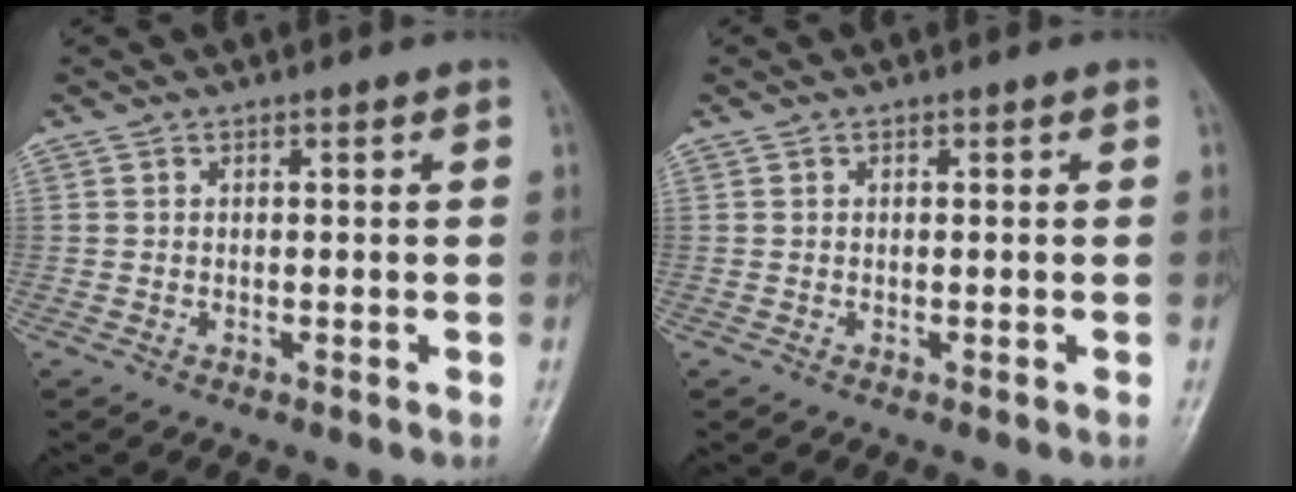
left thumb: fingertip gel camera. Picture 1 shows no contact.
{"total": 0.0}